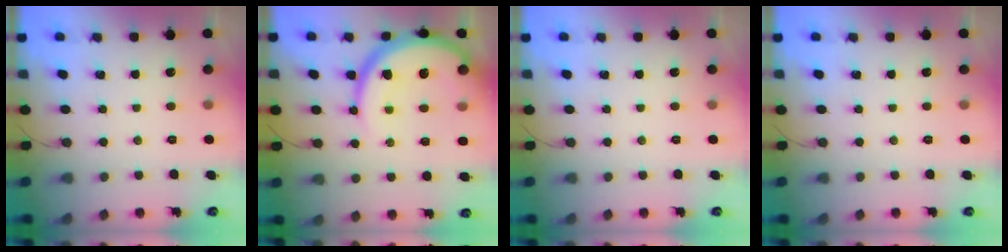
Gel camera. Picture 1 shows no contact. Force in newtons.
{"total": 18.2, "press": 18.0, "slide": 2.1}
{"total": 0.0}
{"total": 0.0}